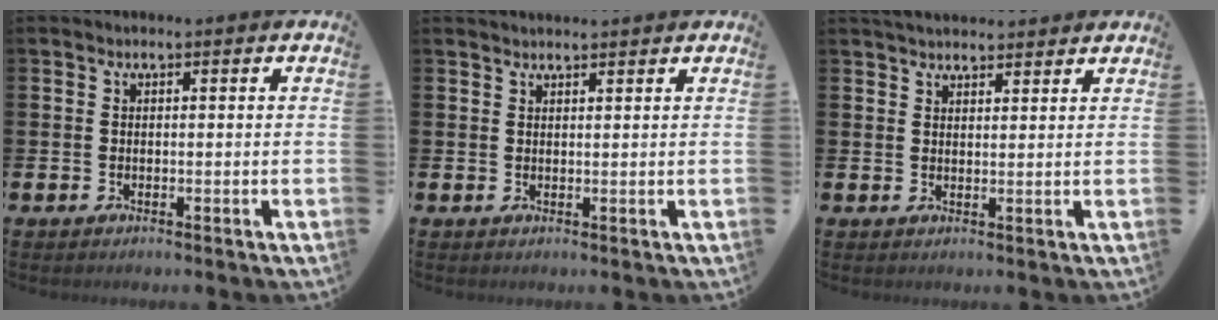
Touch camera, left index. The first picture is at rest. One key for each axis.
{"total": 1.4, "fx": 1.4, "fy": 0.1, "fz": 0.1, "tx": 0.004, "ty": -0.006, "tz": 0.024}
{"total": 3.2, "fx": 3.1, "fy": 0.6, "fz": 0.4, "tx": -0.012, "ty": -0.009, "tz": 0.058}